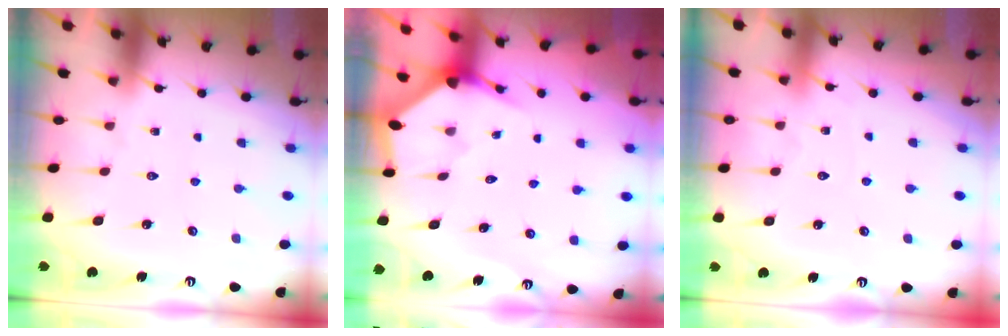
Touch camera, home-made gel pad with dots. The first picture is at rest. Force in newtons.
{"total": 3.2, "press": 3.2, "slide": 0.3}
{"total": 2.9, "press": 2.9, "slide": 0.4}